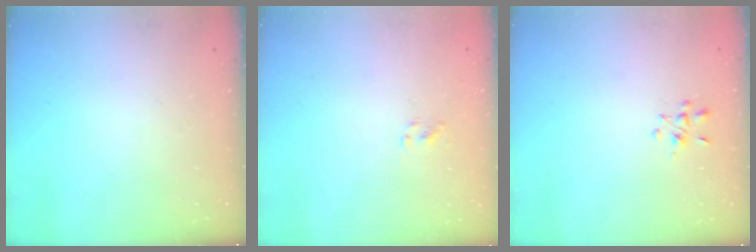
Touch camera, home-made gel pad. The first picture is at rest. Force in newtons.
{"total": 1.7, "press": 1.5, "slide": 0.9}
{"total": 2.1, "press": 2.0, "slide": 0.7}